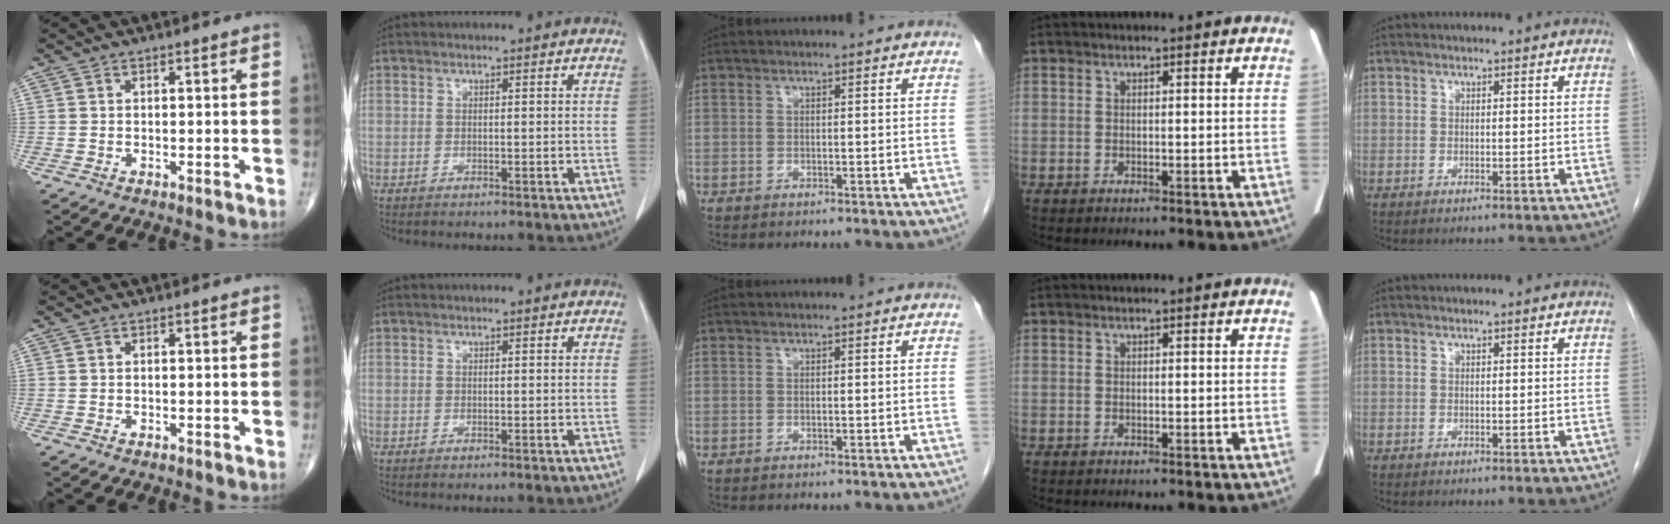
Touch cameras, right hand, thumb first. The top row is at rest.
{}